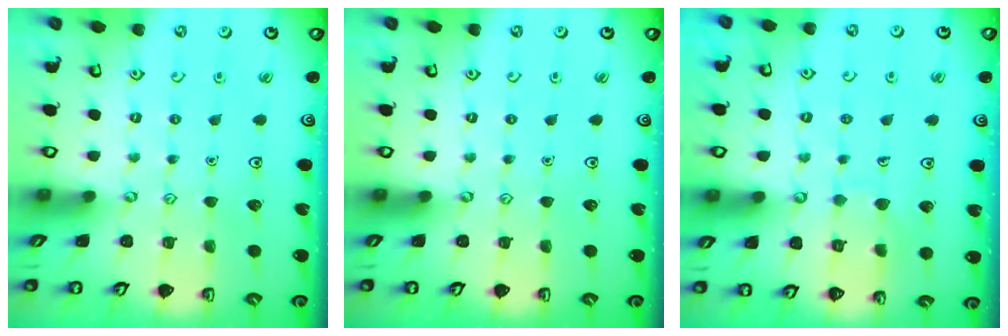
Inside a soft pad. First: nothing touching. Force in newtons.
{"total": 0.0}
{"total": 6.5, "press": 6.5, "slide": 0.6}